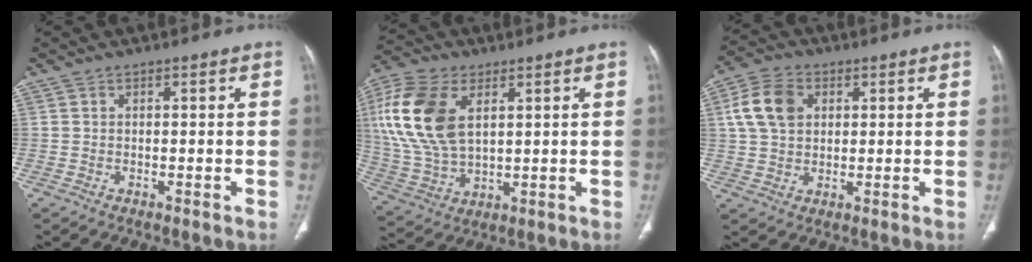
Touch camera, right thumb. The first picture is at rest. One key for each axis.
{"total": 18.1, "fx": 5.2, "fy": 10.7, "fz": 13.6, "tx": -0.289, "ty": -0.007, "tz": 0.104}
{"total": 9.2, "fx": 2.5, "fy": 6.6, "fz": 5.9, "tx": -0.108, "ty": 0.008, "tz": 0.045}